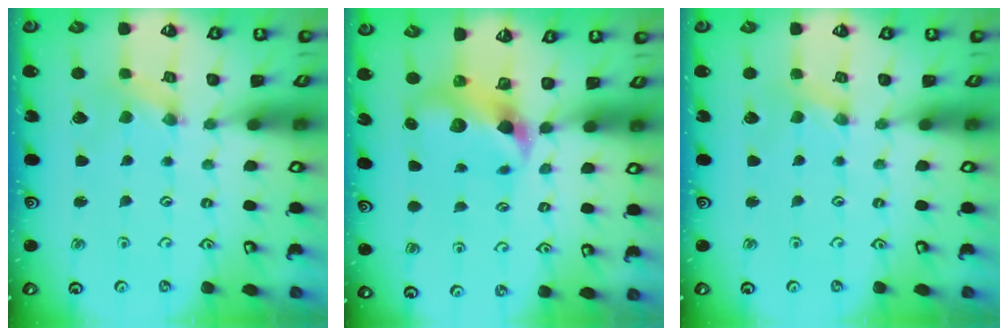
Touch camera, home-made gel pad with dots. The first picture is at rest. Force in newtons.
{"total": 7.5, "press": 7.5, "slide": 1.1}
{"total": 0.0}